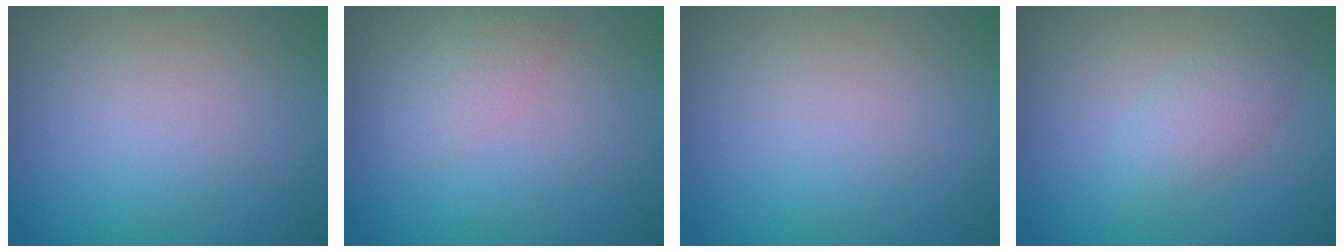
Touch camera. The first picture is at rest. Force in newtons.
{"total": 1.8, "press": 1.8, "slide": 0.1}
{"total": 0.0}
{"total": 2.1, "press": 2.1, "slide": 0.0}